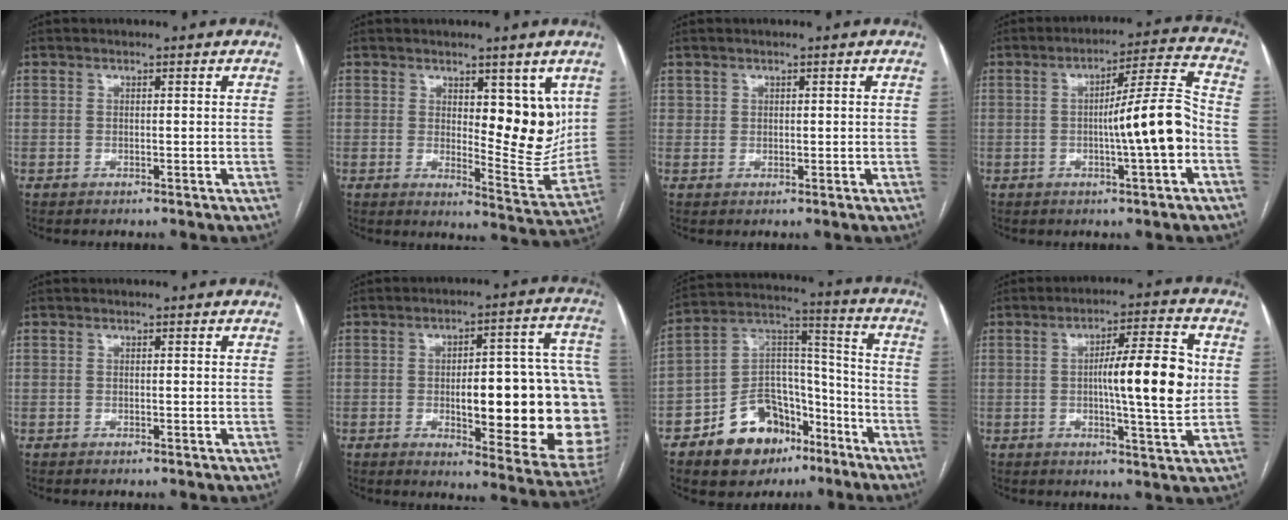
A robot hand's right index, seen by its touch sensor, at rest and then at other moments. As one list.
[{"total": 10.1, "force": [3.5, 3.7, 8.8], "torque": [-0.106, -0.016, 0.059]}, {"total": 1.2, "force": [0.7, 1.0, 0.2], "torque": [0.007, 0.000, 0.009]}, {"total": 10.9, "force": [-2.1, 0.0, 10.7], "torque": [-0.160, 0.015, -0.036]}, {"total": 0.0}, {"total": 25.8, "force": [-2.5, 6.0, 25.0], "torque": [-0.232, 0.025, -0.015]}, {"total": 16.2, "force": [-9.6, 10.0, 8.3], "torque": [-0.132, 0.055, -0.150]}, {"total": 11.9, "force": [0.6, 1.5, 11.8], "torque": [-0.176, 0.009, 0.007]}]